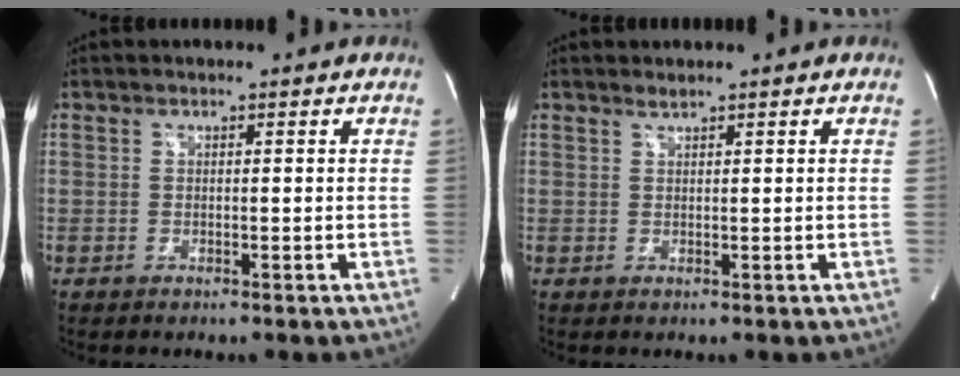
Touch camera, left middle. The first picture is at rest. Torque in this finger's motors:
{"motor_torque": [0.11, 0.07, -0.09, 0.00]}